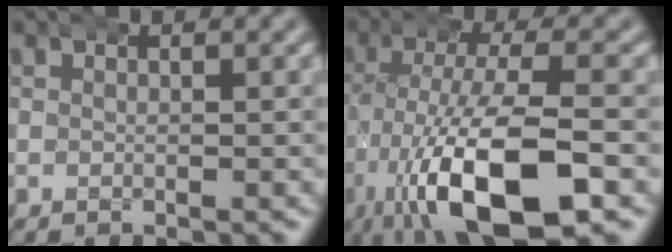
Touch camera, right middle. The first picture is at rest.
{"total": 10.5, "force": [-3.4, 3.8, 9.2], "torque": [-0.179, -0.029, -0.034]}